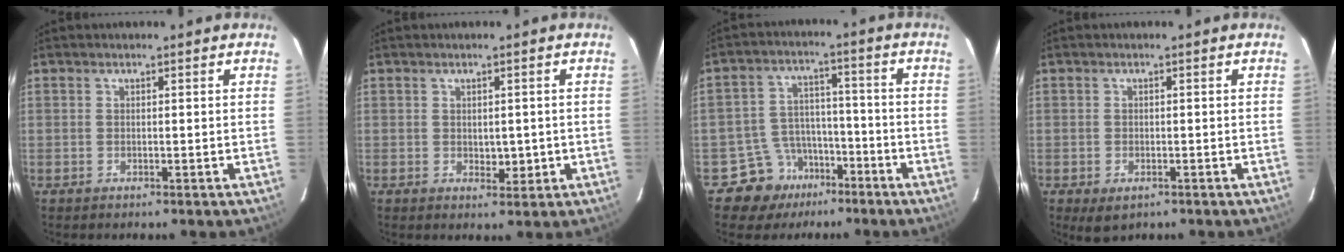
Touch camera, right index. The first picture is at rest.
{"total": 2.6, "force": [-0.2, 1.6, 2.0], "torque": [-0.026, -0.003, 0.005]}
{"total": 8.3, "force": [-4.9, 6.6, 0.6], "torque": [-0.006, 0.034, -0.072]}
{"total": 2.8, "force": [-1.4, 1.7, 1.7], "torque": [-0.031, -0.005, -0.011]}